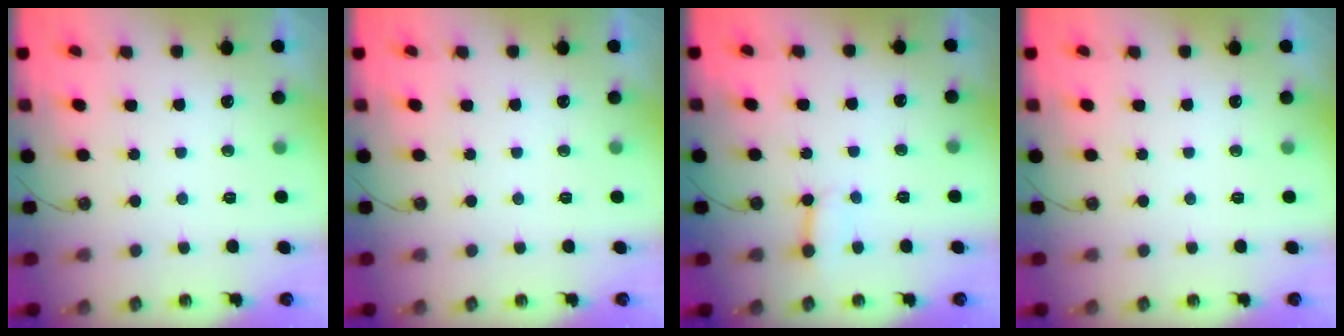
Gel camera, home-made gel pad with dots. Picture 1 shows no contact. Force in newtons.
{"total": 0.0}
{"total": 3.5, "press": 3.5, "slide": 0.5}
{"total": 0.0}